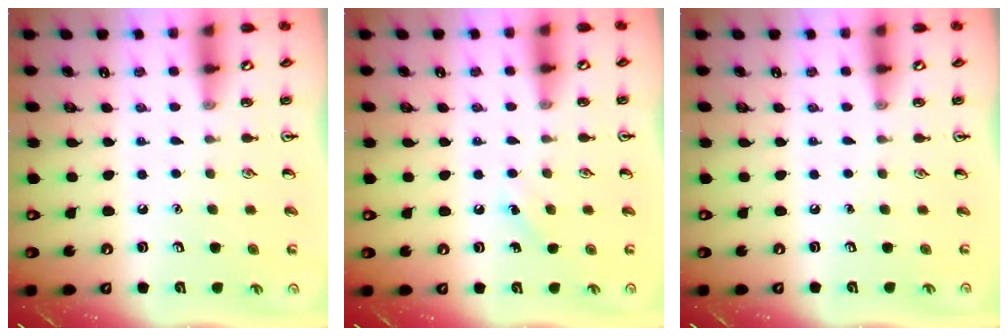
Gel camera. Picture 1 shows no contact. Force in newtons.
{"total": 4.0, "press": 3.7, "slide": 1.4}
{"total": 0.0}